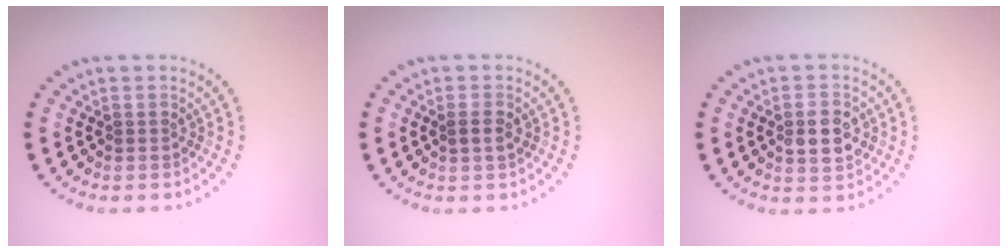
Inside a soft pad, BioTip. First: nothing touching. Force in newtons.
{"total": 1.3, "press": 1.2, "slide": 0.5}
{"total": 3.4, "press": 3.4, "slide": 0.2}